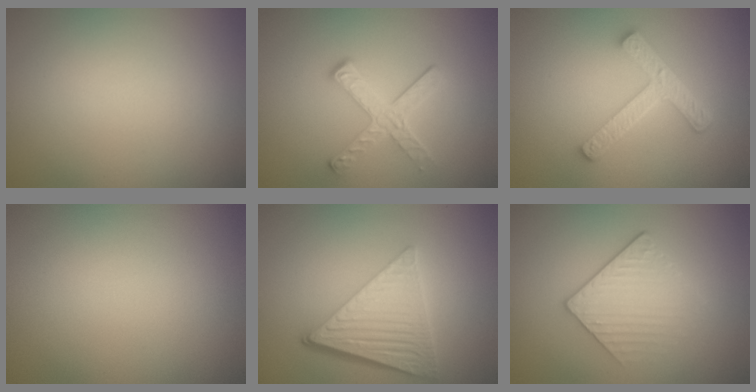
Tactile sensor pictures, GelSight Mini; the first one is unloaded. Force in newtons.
{"total": 2.9, "press": 2.6, "slide": 1.4}
{"total": 4.4, "press": 3.3, "slide": 2.9}
{"total": 0.0}
{"total": 6.2, "press": 4.4, "slide": 4.4}
{"total": 2.9, "press": 2.6, "slide": 1.2}